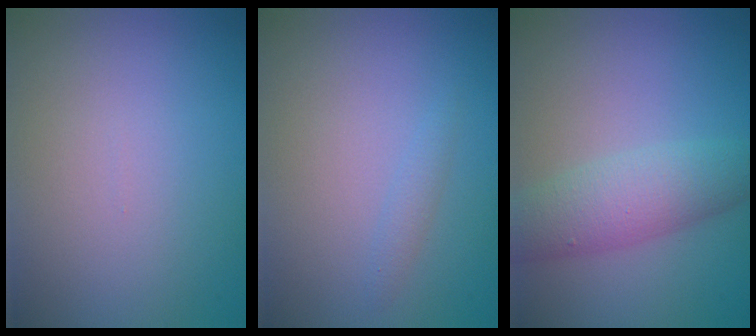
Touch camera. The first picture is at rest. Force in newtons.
{"total": 0.9, "press": 0.9, "slide": 0.0}
{"total": 3.4, "press": 3.4, "slide": 0.3}